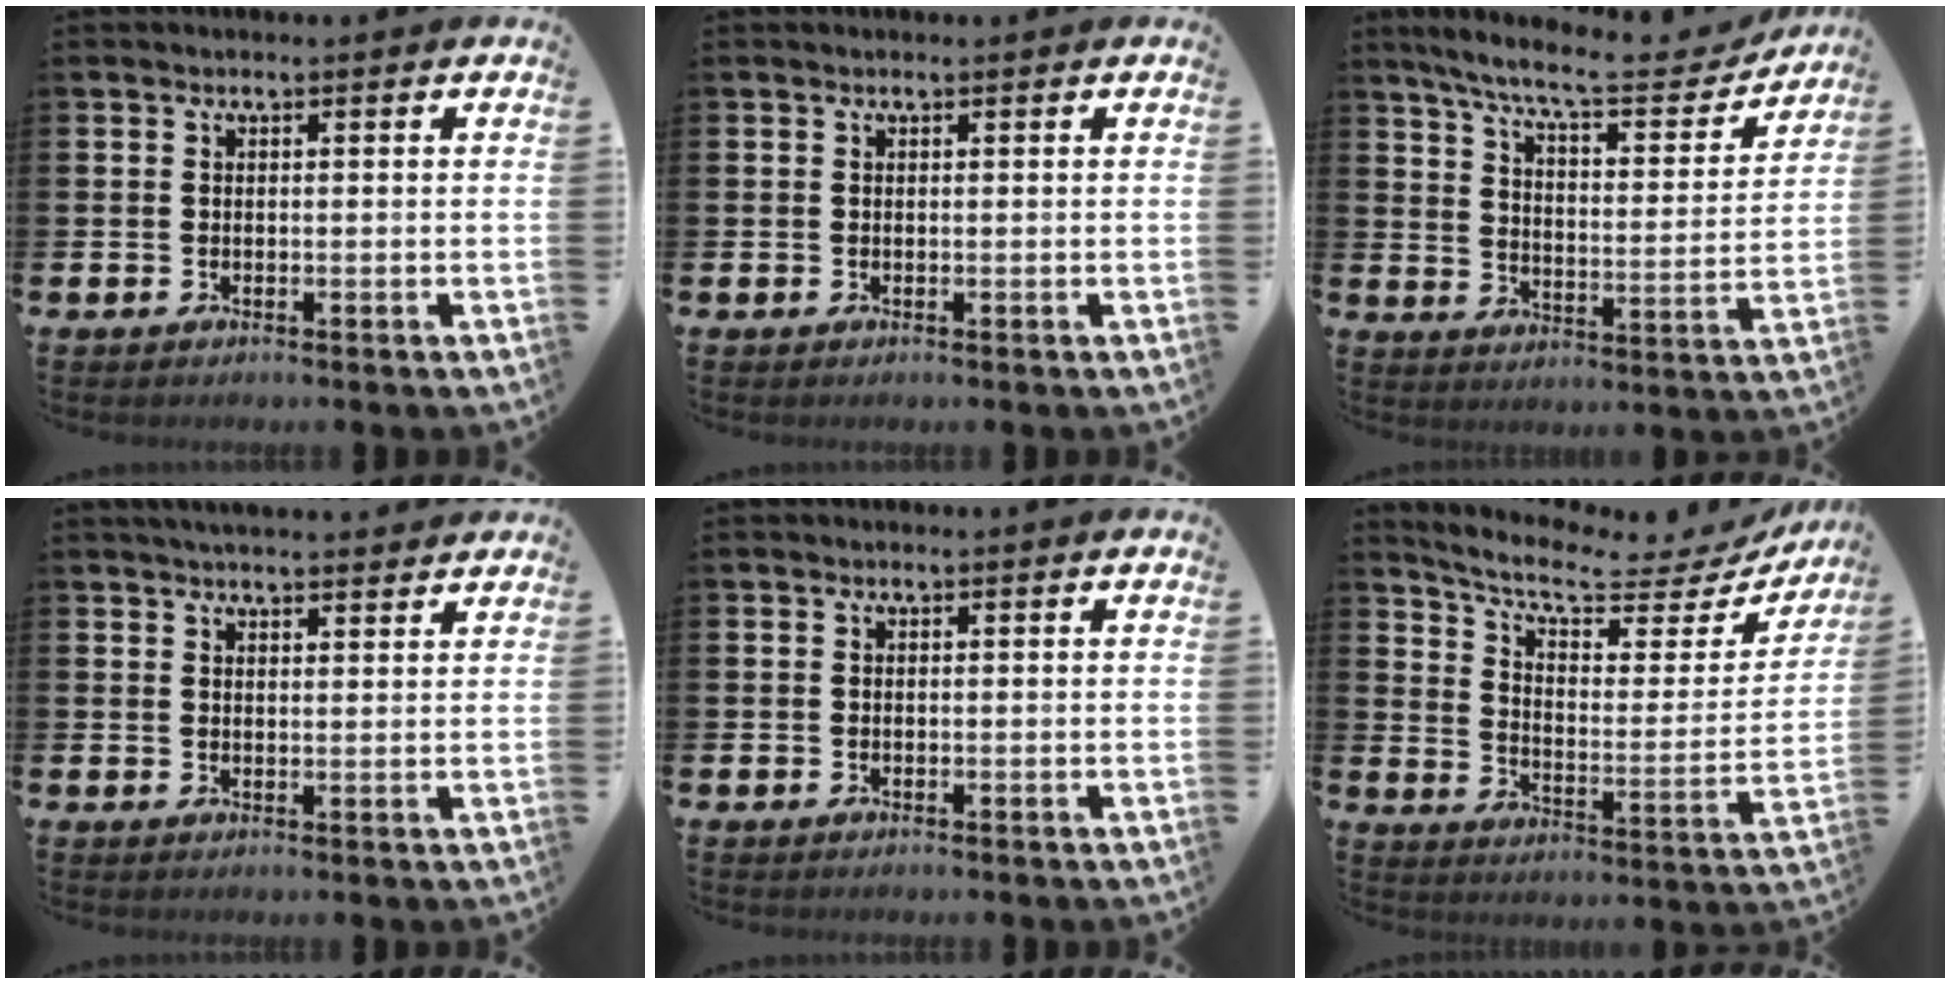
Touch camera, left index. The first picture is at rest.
{"total": 0.0}
{"total": 9.6, "force": [8.4, 1.6, 4.2], "torque": [-0.099, -0.055, 0.139]}
{"total": 3.3, "force": [3.2, 0.4, 0.6], "torque": [-0.017, -0.010, 0.058]}
{"total": 0.0}
{"total": 7.7, "force": [6.6, 2.1, 3.5], "torque": [-0.083, -0.051, 0.103]}